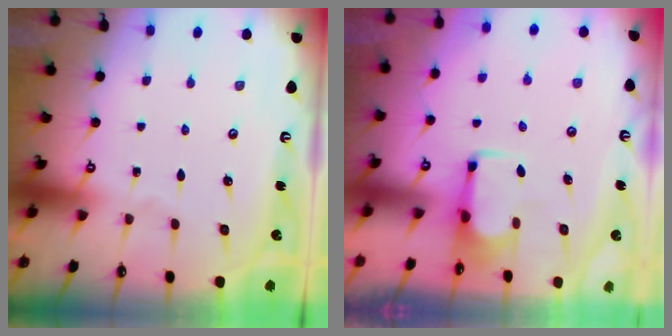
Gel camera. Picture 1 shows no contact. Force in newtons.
{"total": 1.9, "press": 1.8, "slide": 0.7}